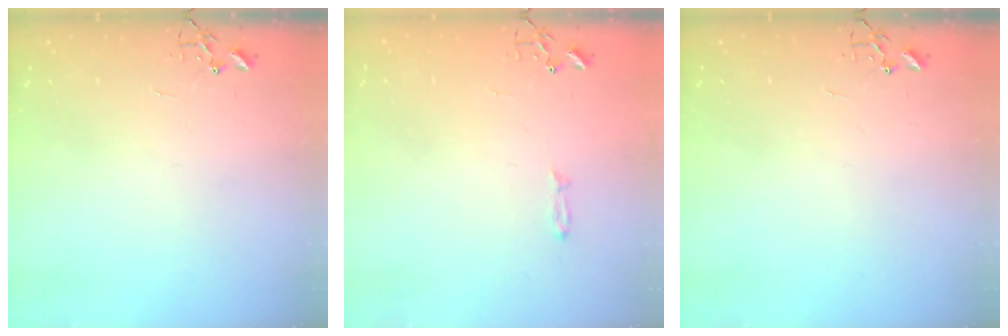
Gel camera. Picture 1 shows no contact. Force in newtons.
{"total": 3.5, "press": 3.5, "slide": 0.5}
{"total": 0.0}